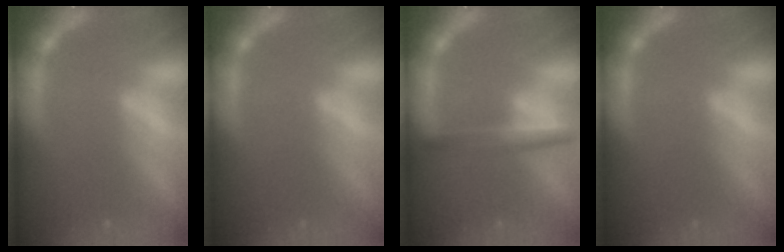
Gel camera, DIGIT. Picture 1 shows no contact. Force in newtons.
{"total": 0.0}
{"total": 3.5}
{"total": 0.0}